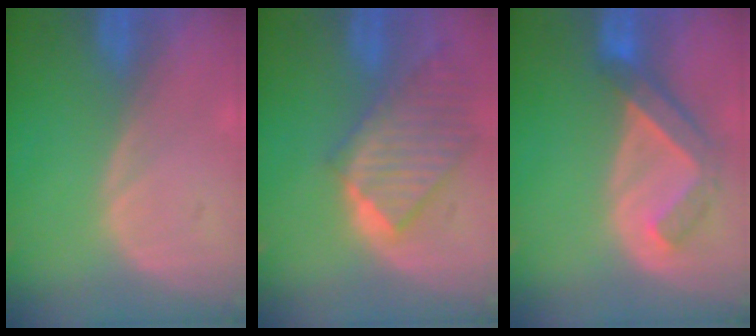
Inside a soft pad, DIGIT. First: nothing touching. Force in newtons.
{"total": 9.8, "press": 8.5, "slide": 4.8}
{"total": 5.6, "press": 5.6, "slide": 0.3}